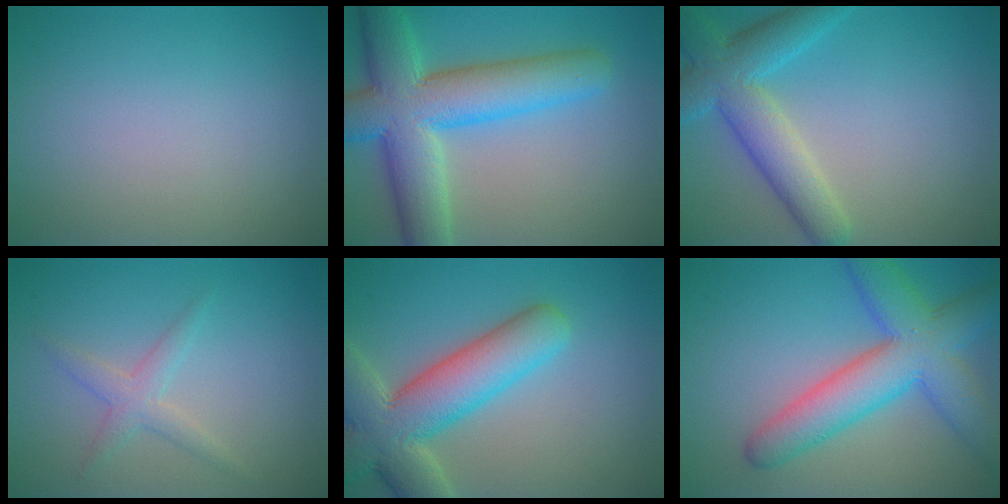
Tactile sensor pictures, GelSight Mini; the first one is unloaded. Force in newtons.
{"total": 10.3, "press": 10.3, "slide": 0.5}
{"total": 6.3, "press": 6.3, "slide": 0.3}
{"total": 2.1, "press": 2.1, "slide": 0.0}
{"total": 9.2, "press": 9.2, "slide": 0.9}
{"total": 8.3, "press": 8.3, "slide": 0.3}